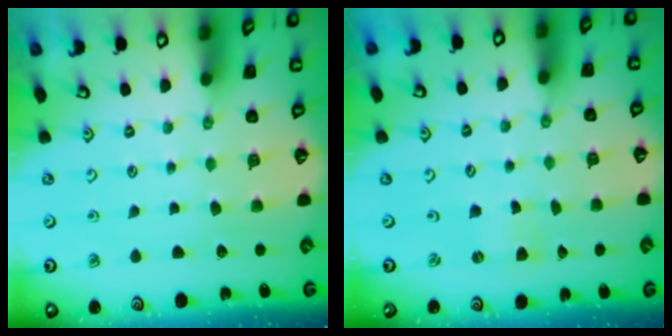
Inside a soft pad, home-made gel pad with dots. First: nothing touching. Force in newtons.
{"total": 0.0}